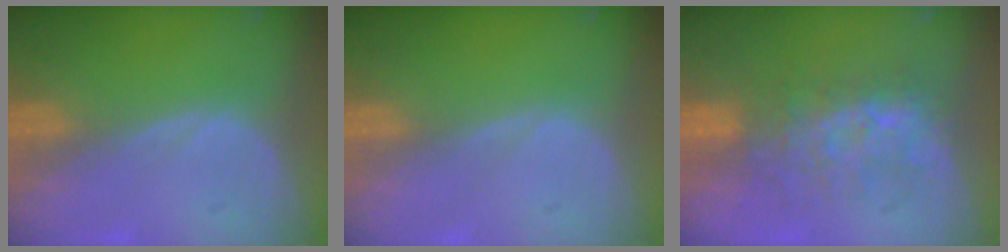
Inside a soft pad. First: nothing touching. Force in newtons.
{"total": 0.0}
{"total": 7.7, "press": 7.5, "slide": 1.5}